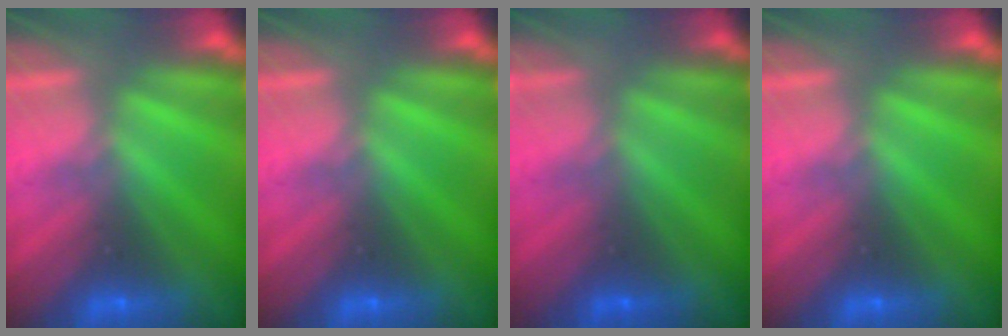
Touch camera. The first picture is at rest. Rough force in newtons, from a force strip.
{"total": 0.0}
{"total": 2.4}
{"total": 0.0}